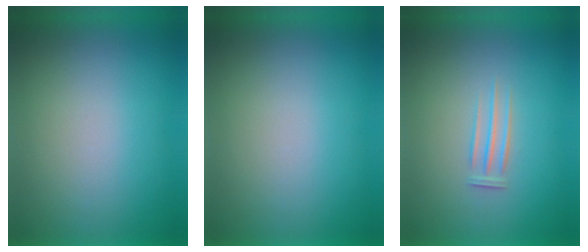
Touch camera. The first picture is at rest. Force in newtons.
{"total": 1.2}
{"total": 1.3}